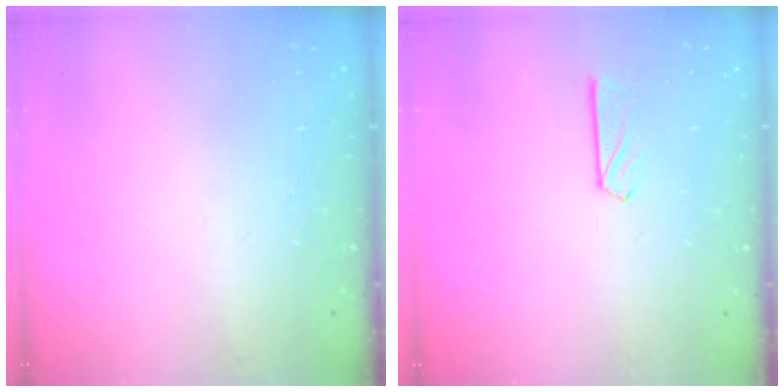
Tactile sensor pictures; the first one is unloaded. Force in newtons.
{"total": 3.9, "press": 3.9, "slide": 0.3}